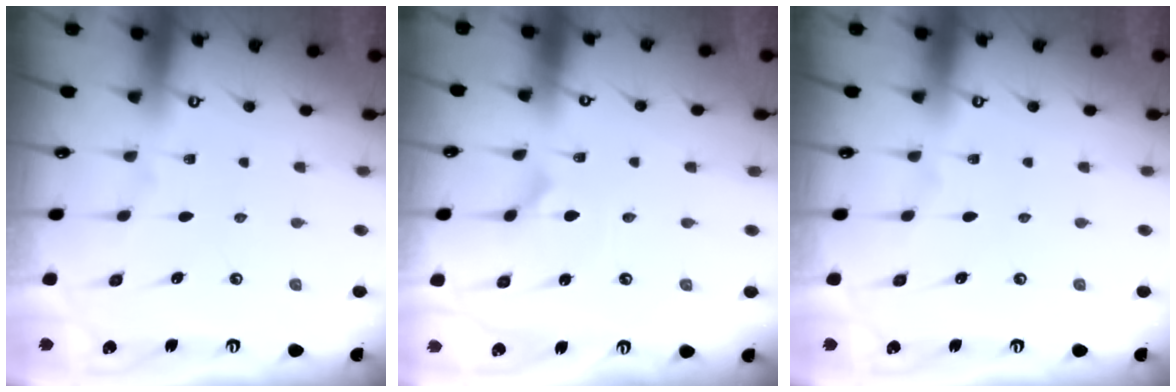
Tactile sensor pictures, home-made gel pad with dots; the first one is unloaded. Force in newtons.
{"total": 1.8, "press": 1.8, "slide": 0.2}
{"total": 0.0}